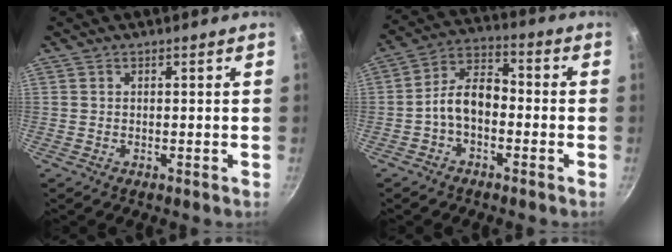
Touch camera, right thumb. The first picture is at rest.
{"total": 8.8, "force": [-1.9, 5.5, 6.7], "torque": [-0.108, 0.038, -0.048]}